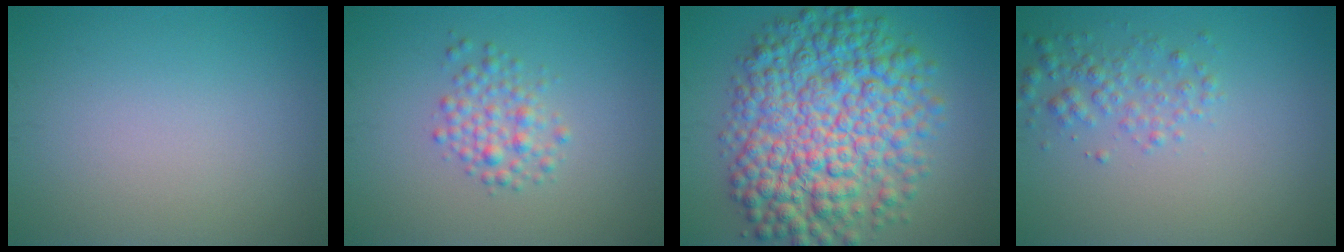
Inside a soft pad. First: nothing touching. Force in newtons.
{"total": 2.4, "press": 2.4, "slide": 0.1}
{"total": 11.9, "press": 11.9, "slide": 0.1}
{"total": 2.3, "press": 2.3, "slide": 0.0}